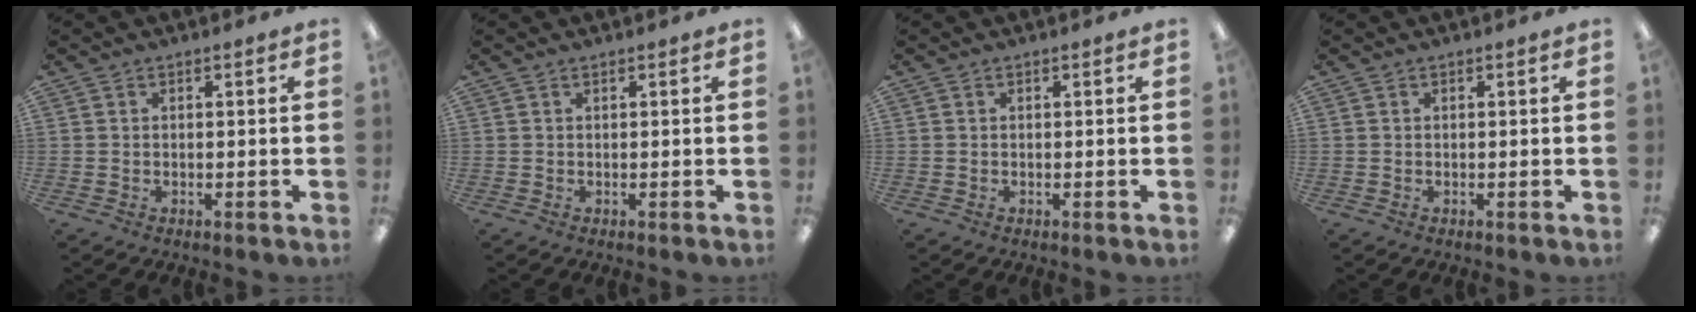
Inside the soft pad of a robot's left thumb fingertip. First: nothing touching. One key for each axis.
{"total": 0.0}
{"total": 0.0}
{"total": 0.0}